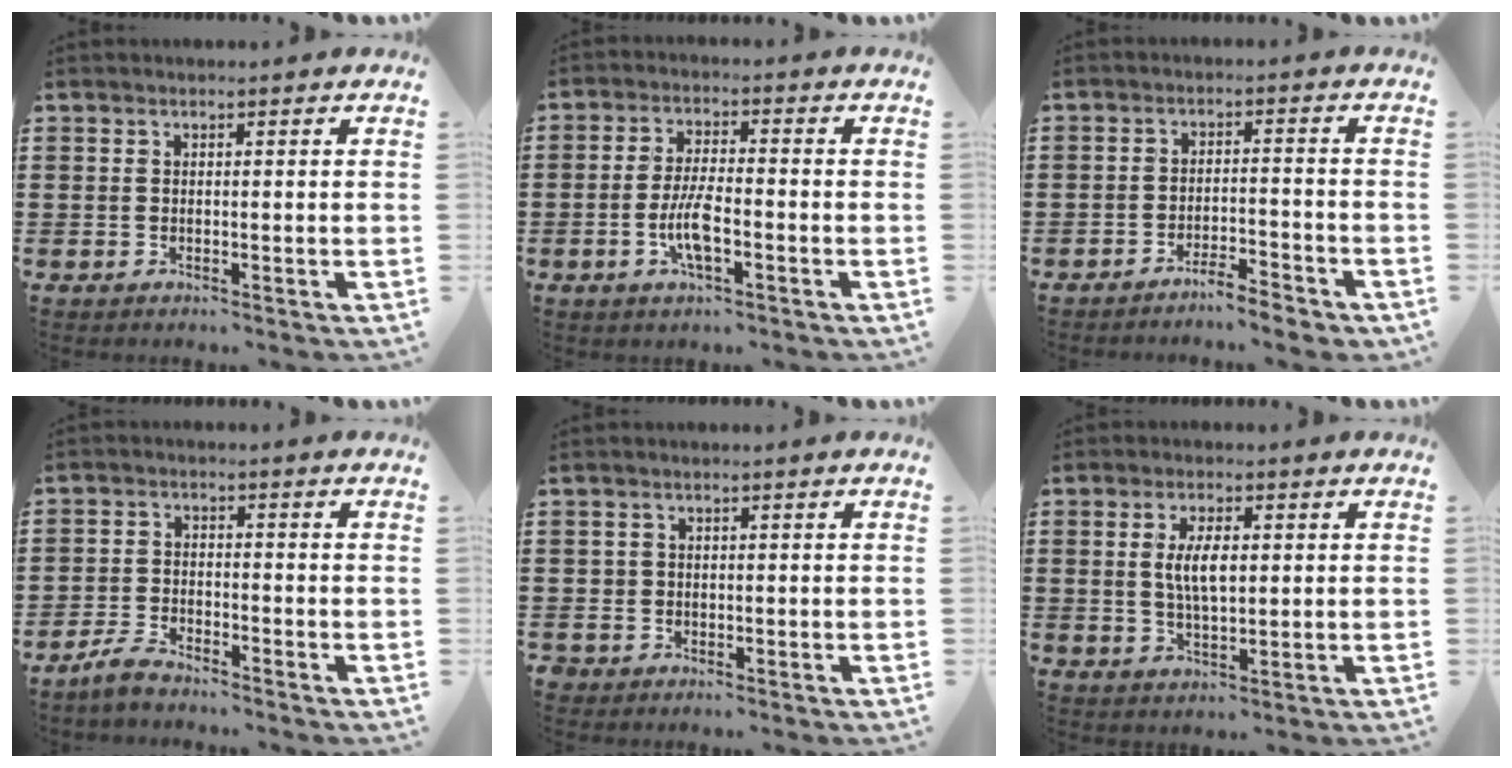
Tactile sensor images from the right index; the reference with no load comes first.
{"total": 6.2, "force": [-2.0, 1.7, 5.6], "torque": [-0.120, -0.005, -0.043]}
{"total": 4.1, "force": [-3.9, 0.0, 1.2], "torque": [-0.022, -0.002, -0.079]}
{"total": 3.0, "force": [-2.9, 0.4, 0.7], "torque": [-0.030, 0.002, -0.064]}
{"total": 1.5, "force": [-0.7, 1.4, 0.0], "torque": [-0.004, 0.004, -0.018]}
{"total": 5.2, "force": [0.5, 1.9, 4.8], "torque": [-0.095, 0.006, 0.007]}